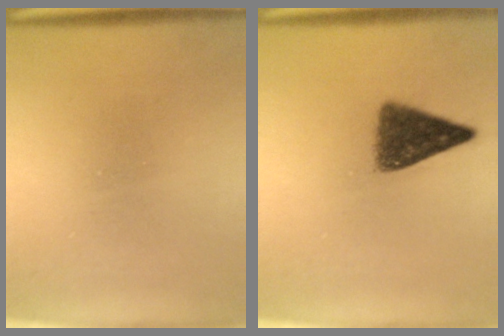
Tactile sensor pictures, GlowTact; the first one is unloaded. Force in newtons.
{"total": 6.8}